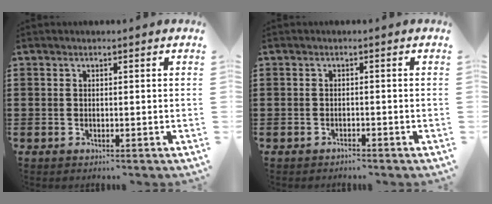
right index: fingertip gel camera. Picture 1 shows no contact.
{"total": 1.0, "force": [-1.0, 0.0, 0.1], "torque": [-0.005, -0.003, -0.021]}